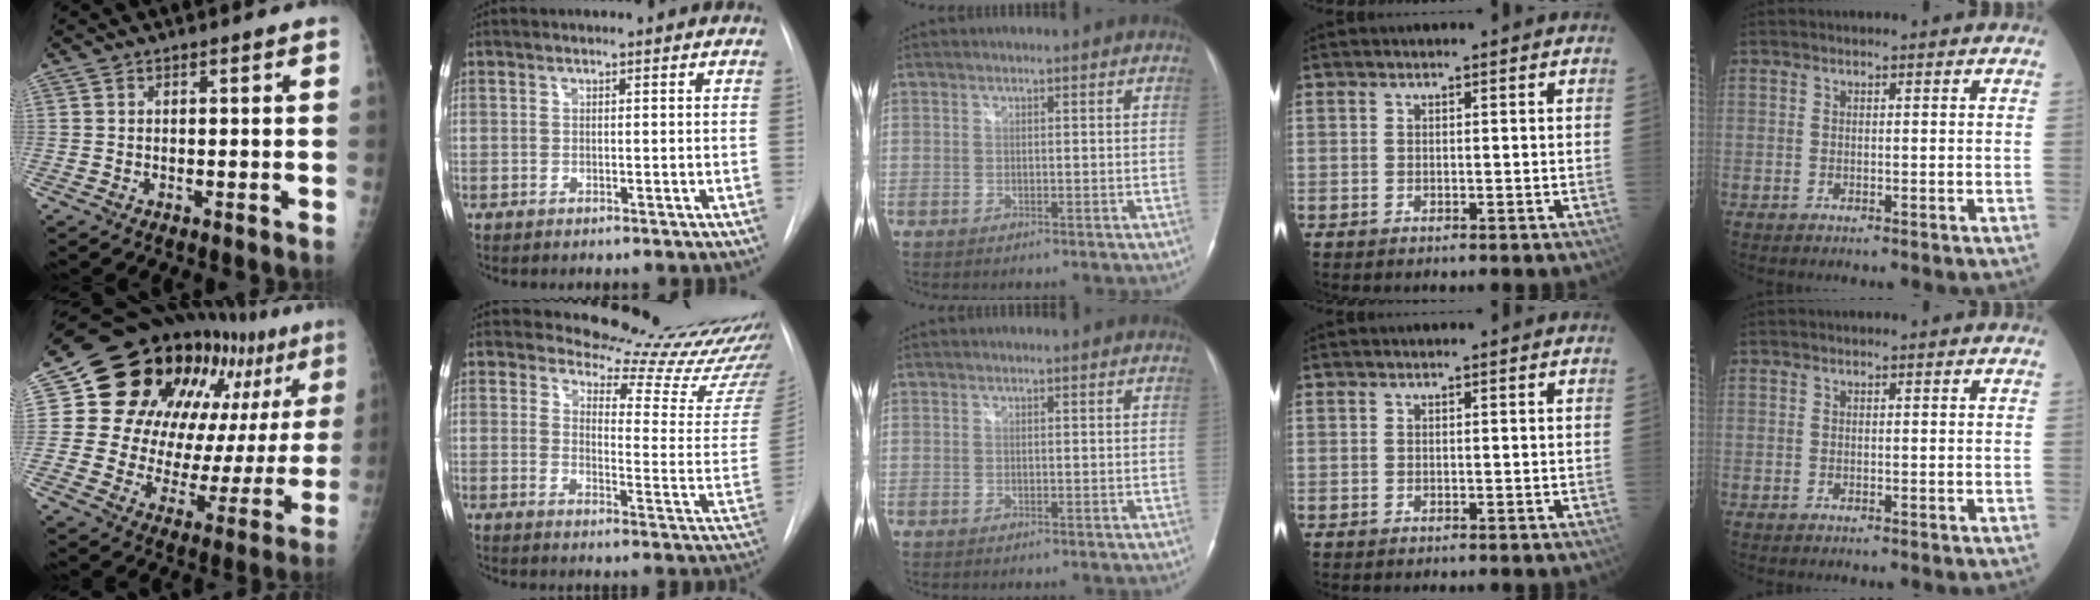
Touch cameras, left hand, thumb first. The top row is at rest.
{"thumb": {"total": 24.6, "force": [15.6, 11.9, 14.9], "torque": [-0.175, -0.055, 0.226]}, "index": {"total": 19.0, "force": [18.2, 2.2, 4.7], "torque": [-0.052, -0.146, 0.195]}}